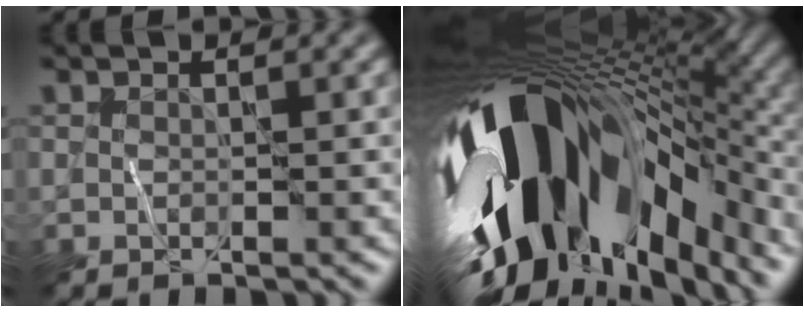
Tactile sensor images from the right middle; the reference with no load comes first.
{"total": 17.1, "force": [-3.9, 8.9, 14.1], "torque": [-0.246, -0.031, -0.051]}